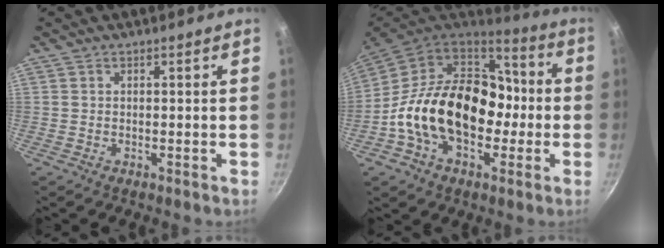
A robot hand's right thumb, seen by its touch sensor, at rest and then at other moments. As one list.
[{"total": 23.7, "force": [-2.9, 16.4, 16.8], "torque": [-0.256, 0.056, -0.051]}]